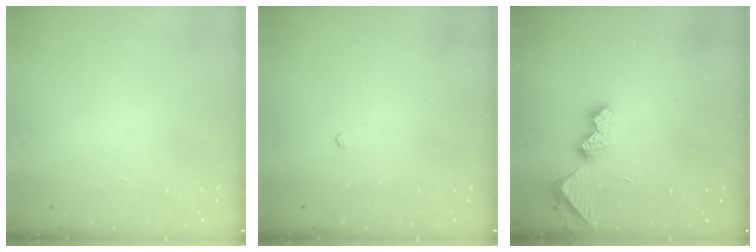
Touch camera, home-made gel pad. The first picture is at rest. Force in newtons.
{"total": 1.7, "press": 1.7, "slide": 0.3}
{"total": 7.1, "press": 7.0, "slide": 0.5}